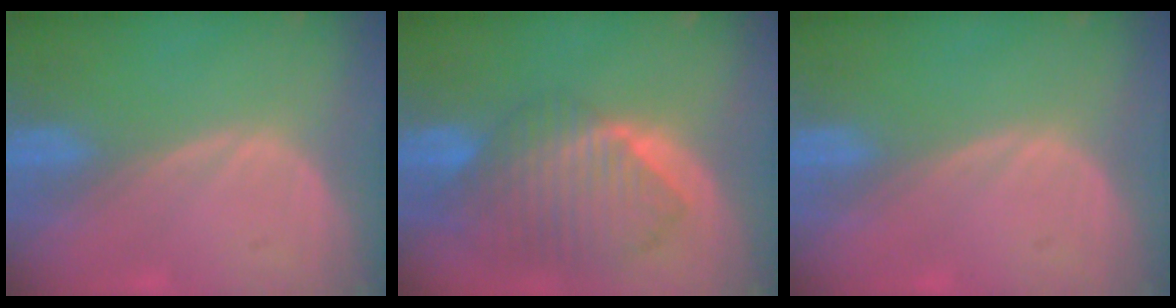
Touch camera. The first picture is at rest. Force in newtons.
{"total": 10.4, "press": 9.0, "slide": 5.1}
{"total": 0.0}